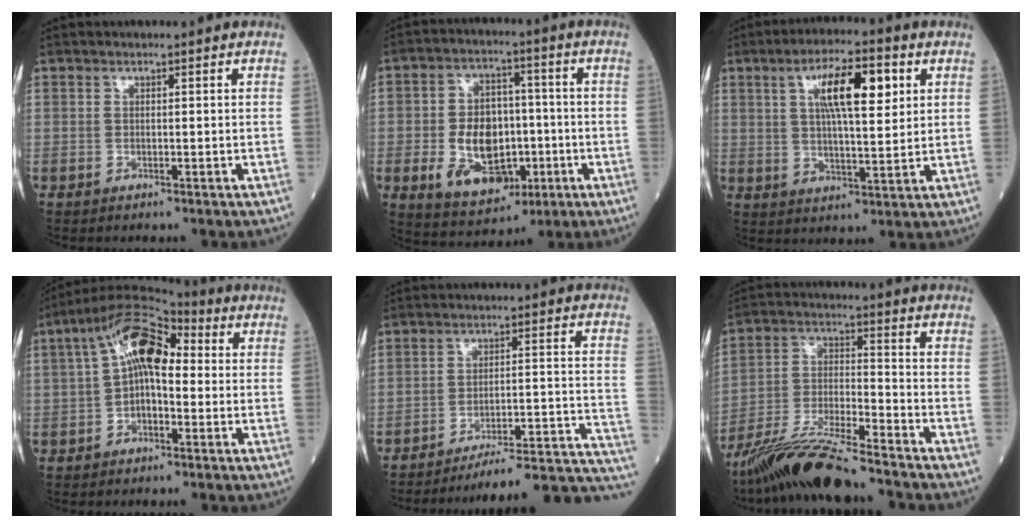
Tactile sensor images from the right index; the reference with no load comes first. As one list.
[{"total": 12.5, "force": [-2.9, 7.9, 9.2], "torque": [-0.176, 0.005, -0.036]}, {"total": 10.8, "force": [3.7, 2.6, 9.9], "torque": [-0.168, 0.015, 0.062]}, {"total": 11.4, "force": [2.2, 5.3, 9.8], "torque": [-0.189, 0.053, 0.029]}, {"total": 20.4, "force": [-19.2, -0.6, 6.8], "torque": [-0.020, 0.016, -0.254]}, {"total": 12.9, "force": [-10.8, 0.9, 7.0], "torque": [-0.130, -0.015, -0.199]}]